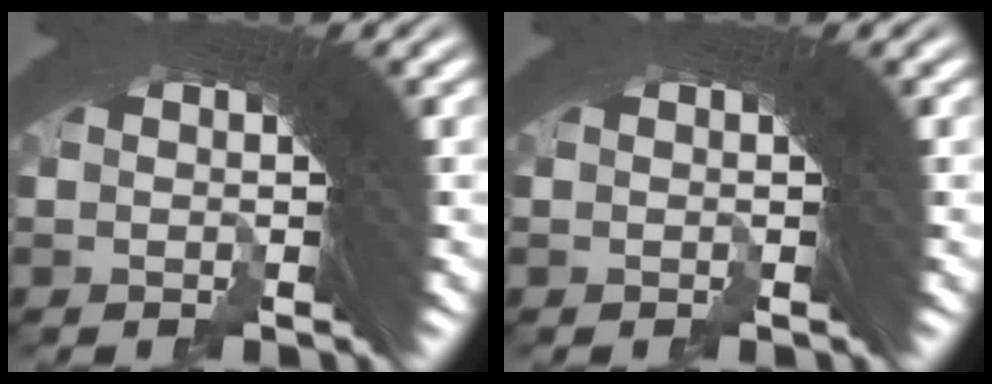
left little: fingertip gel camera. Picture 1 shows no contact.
{"total": 0.0}